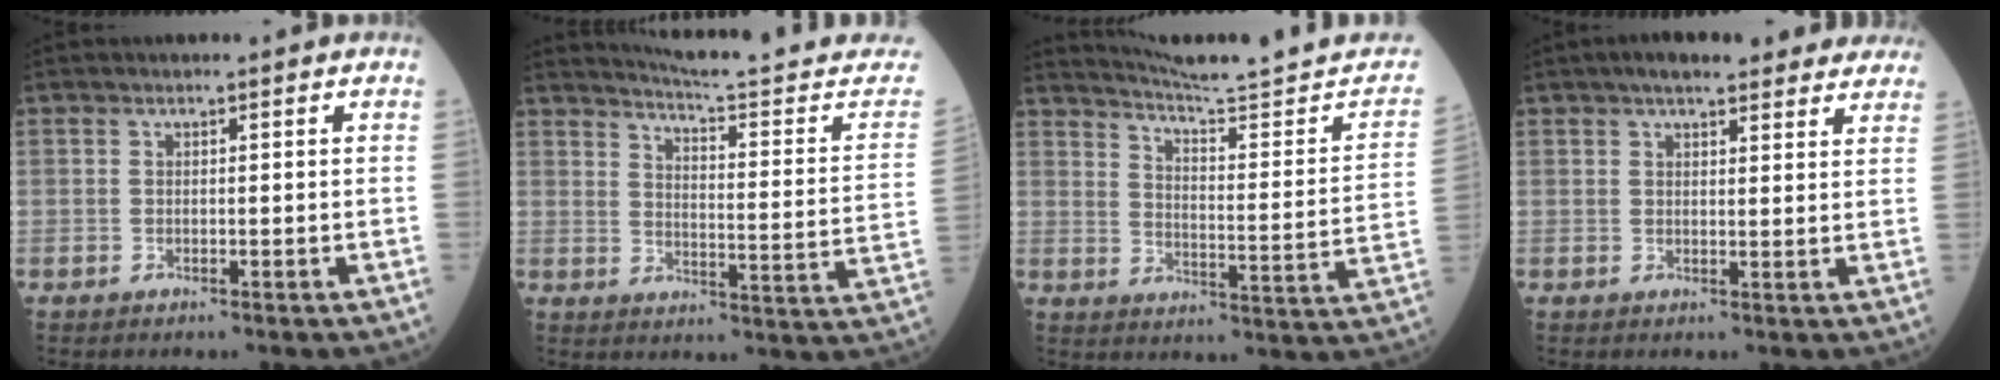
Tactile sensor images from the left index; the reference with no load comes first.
{"total": 18.5, "force": [17.7, -0.4, 5.6], "torque": [-0.079, -0.092, 0.214]}
{"total": 18.7, "force": [17.6, -0.9, 6.3], "torque": [-0.094, -0.069, 0.236]}
{"total": 11.9, "force": [10.0, 3.1, 5.8], "torque": [-0.059, 0.029, 0.116]}